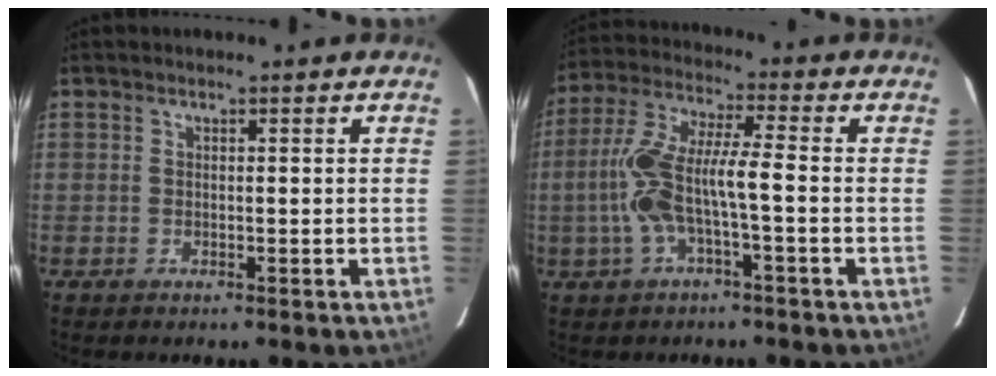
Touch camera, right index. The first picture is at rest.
{"total": 9.8, "force": [-2.1, 1.2, 9.5], "torque": [-0.207, 0.023, -0.044]}